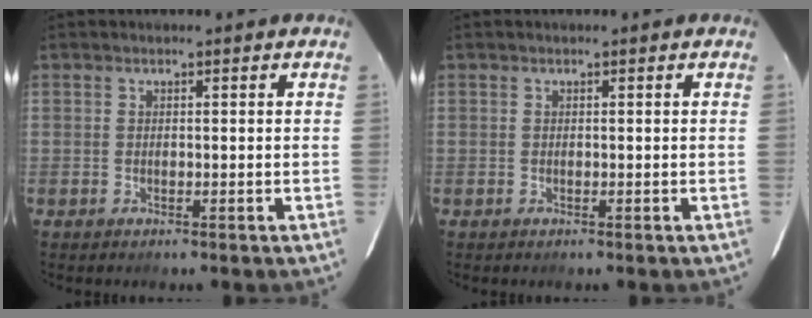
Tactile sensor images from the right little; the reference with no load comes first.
{"total": 0.0}